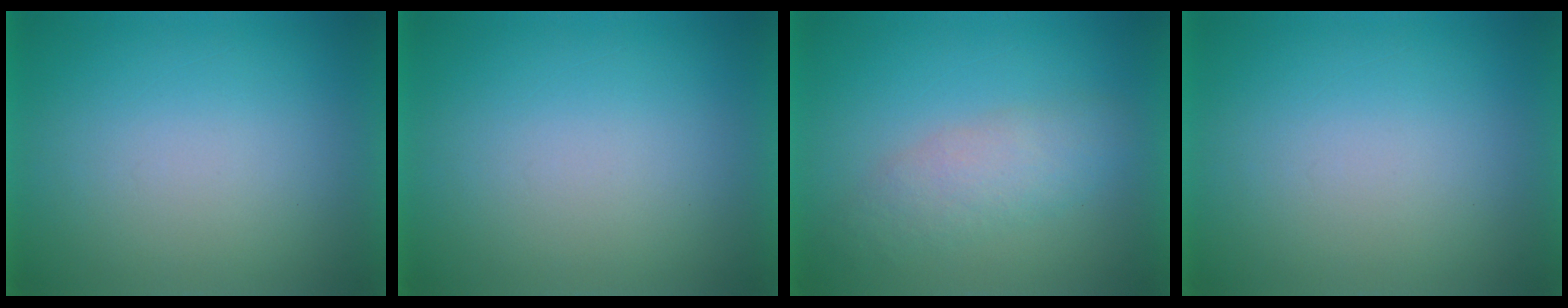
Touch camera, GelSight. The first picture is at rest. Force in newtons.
{"total": 0.0}
{"total": 2.8}
{"total": 0.0}